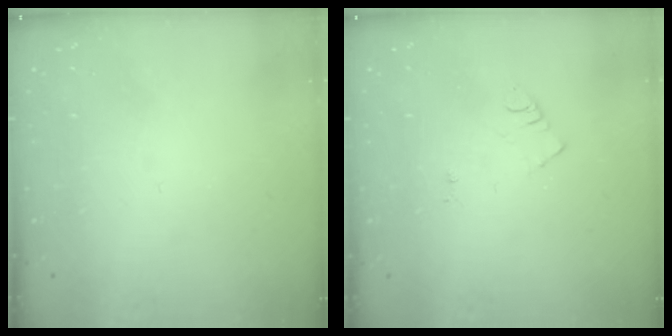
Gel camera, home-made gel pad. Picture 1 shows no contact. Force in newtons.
{"total": 3.6, "press": 3.6, "slide": 0.5}